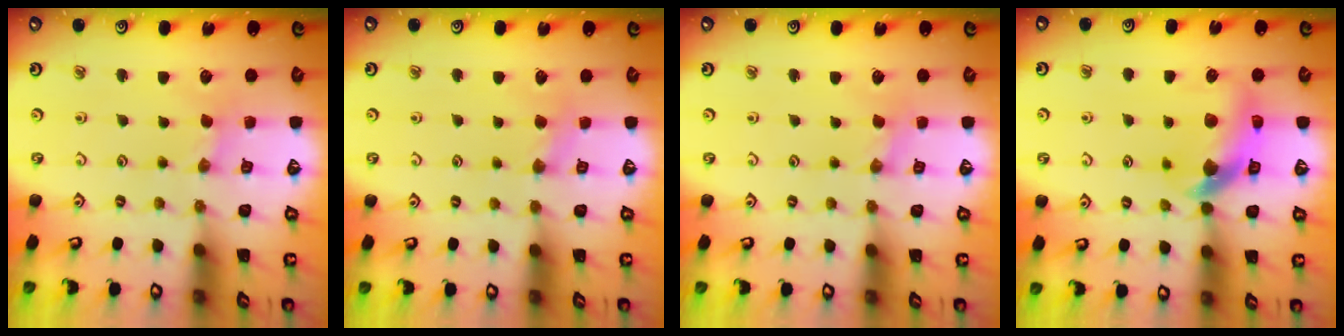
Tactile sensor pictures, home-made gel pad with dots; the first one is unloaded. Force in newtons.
{"total": 2.8, "press": 2.7, "slide": 0.5}
{"total": 0.7, "press": 0.7, "slide": 0.1}
{"total": 9.9, "press": 9.8, "slide": 1.6}